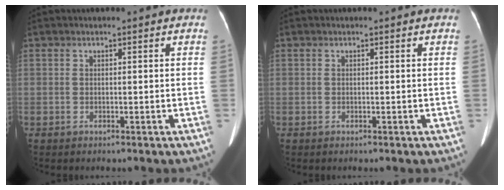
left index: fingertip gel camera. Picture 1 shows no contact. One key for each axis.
{"total": 0.0}